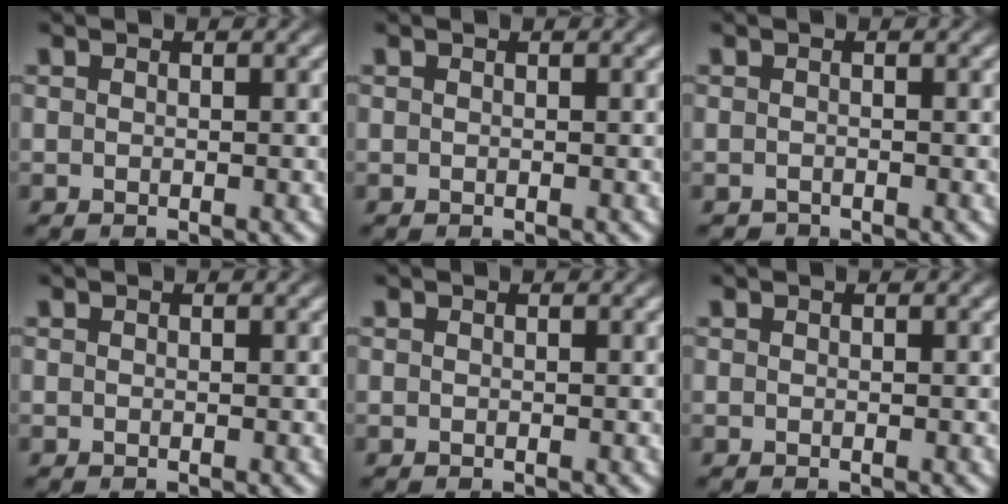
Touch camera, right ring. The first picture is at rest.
{"total": 0.0}
{"total": 1.2, "force": [-1.1, -0.1, -0.3], "torque": [0.012, -0.008, -0.015]}
{"total": 0.0}
{"total": 0.0}
{"total": 0.0}